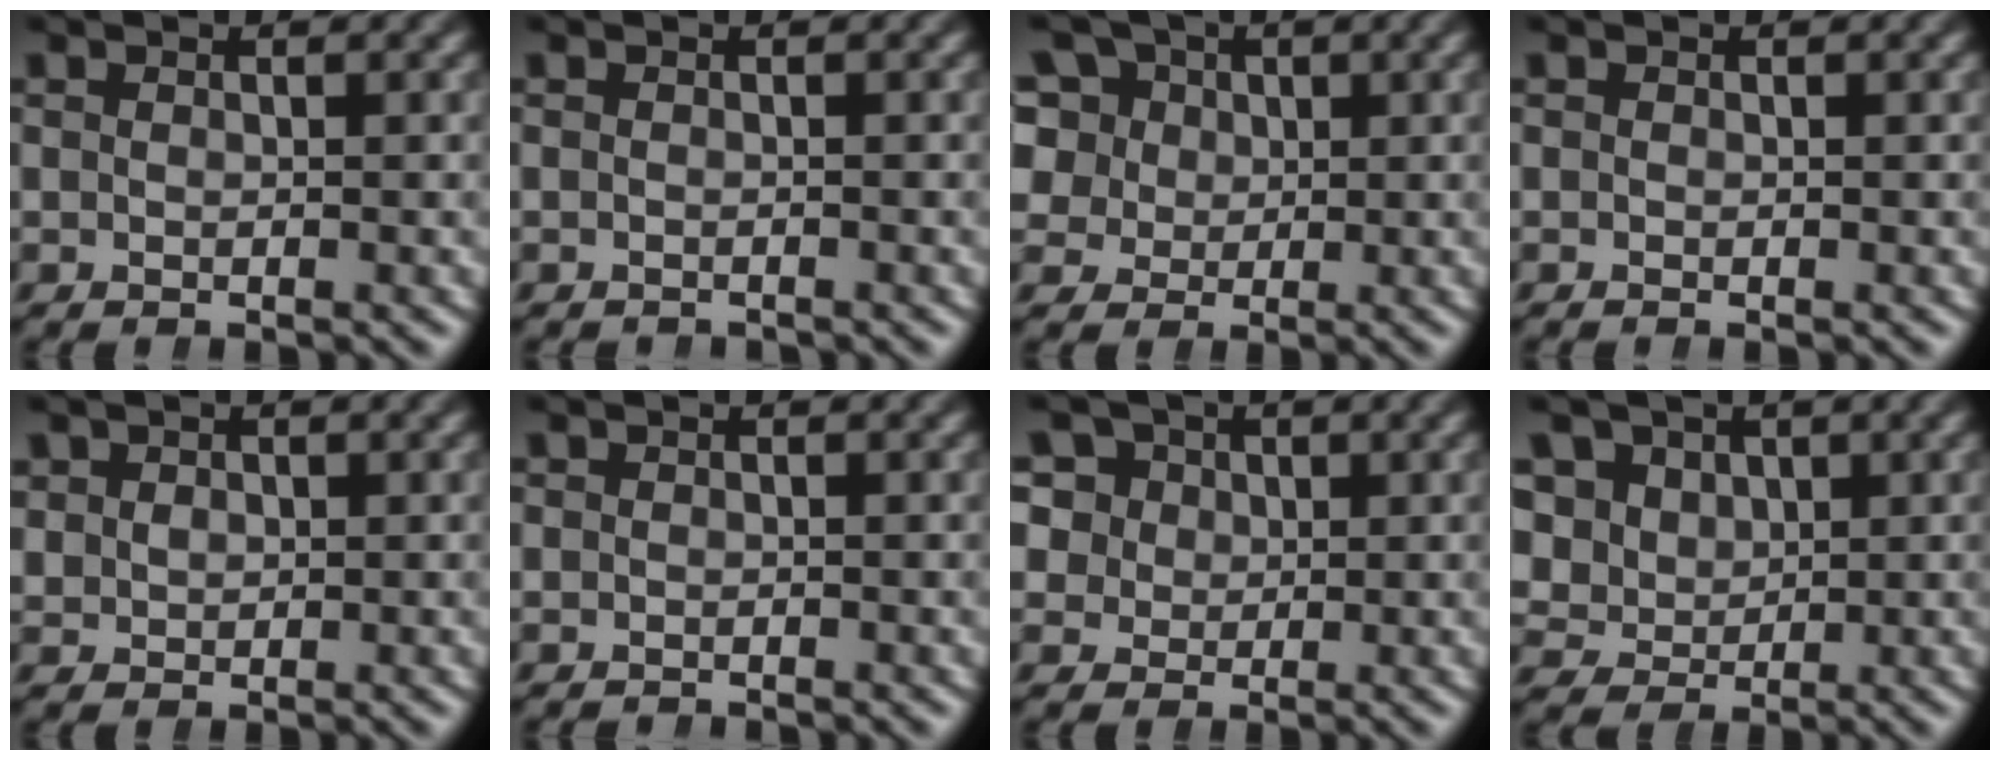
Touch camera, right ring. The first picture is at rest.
{"total": 0.8, "force": [-0.7, -0.1, -0.2], "torque": [0.003, -0.007, -0.010]}
{"total": 10.1, "force": [2.0, 9.1, 4.0], "torque": [-0.108, -0.022, 0.036]}
{"total": 0.0}
{"total": 2.1, "force": [0.9, 1.8, 0.7], "torque": [-0.020, -0.012, 0.030]}
{"total": 0.8, "force": [-0.6, -0.2, -0.4], "torque": [0.011, -0.015, -0.003]}
{"total": 8.1, "force": [1.9, 7.1, 3.2], "torque": [-0.081, -0.013, 0.036]}
{"total": 8.6, "force": [0.8, 8.0, 3.2], "torque": [-0.098, -0.034, 0.021]}